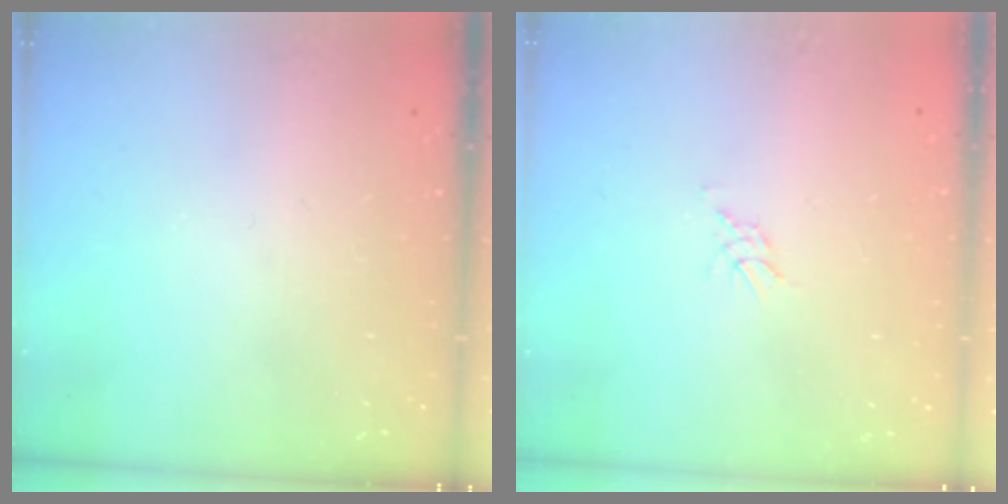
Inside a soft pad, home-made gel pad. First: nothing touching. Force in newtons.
{"total": 1.4, "press": 1.4, "slide": 0.2}